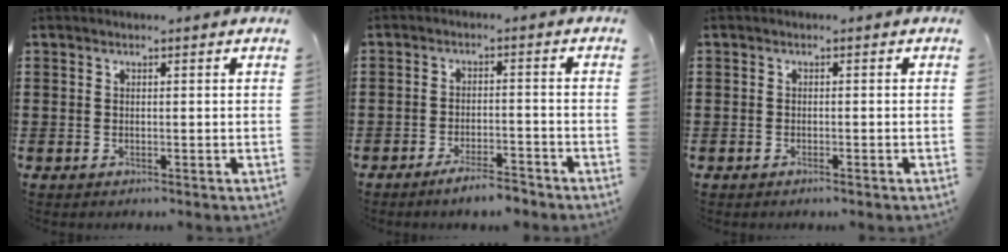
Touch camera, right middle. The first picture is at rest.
{"total": 4.3, "force": [-3.8, 0.2, 2.0], "torque": [-0.041, -0.003, -0.073]}
{"total": 0.6, "force": [-0.5, 0.1, 0.4], "torque": [-0.009, -0.002, -0.008]}